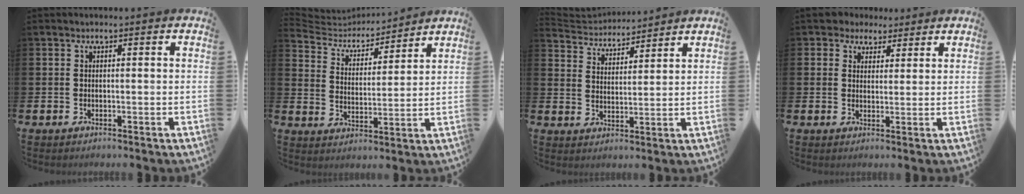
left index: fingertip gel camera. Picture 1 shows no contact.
{"total": 5.1, "force": [4.8, 1.7, 0.6], "torque": [-0.043, -0.040, 0.079]}
{"total": 4.1, "force": [3.9, 1.1, -0.3], "torque": [-0.016, -0.029, 0.068]}
{"total": 3.6, "force": [2.9, 2.2, -0.4], "torque": [0.002, -0.010, 0.049]}